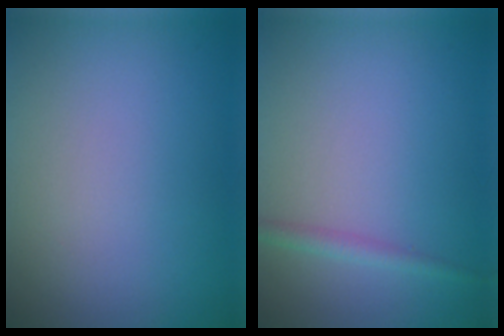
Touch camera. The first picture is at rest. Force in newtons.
{"total": 1.4, "press": 1.4, "slide": 0.1}